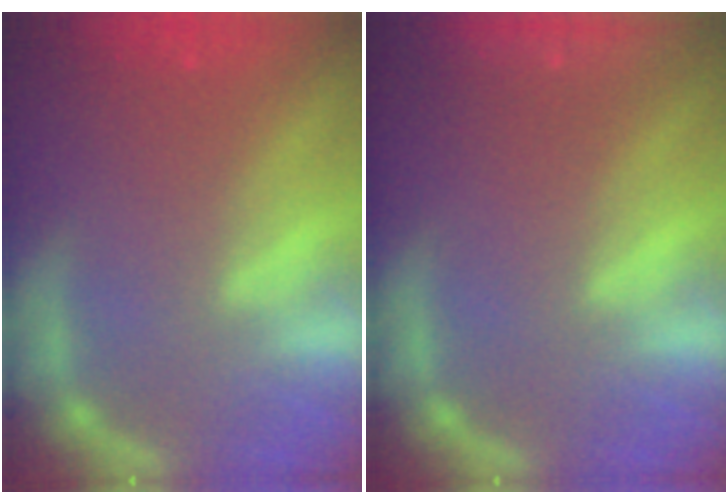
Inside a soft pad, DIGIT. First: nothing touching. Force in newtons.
{"total": 9.0}